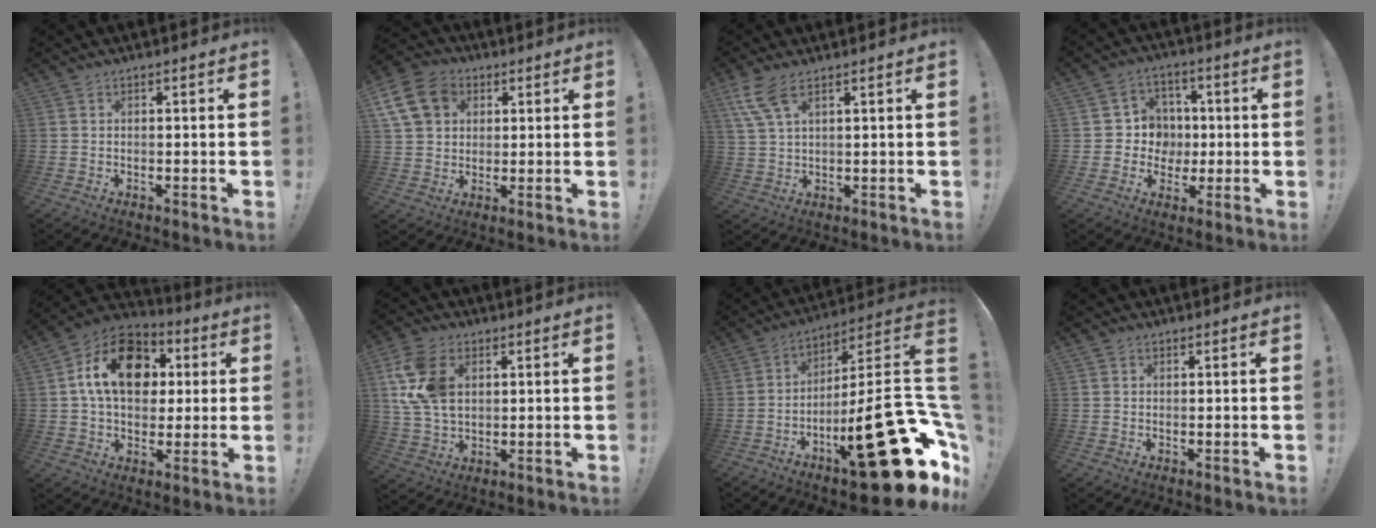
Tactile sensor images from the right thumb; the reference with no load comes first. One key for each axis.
{"total": 13.9, "fx": 4.7, "fy": 11.3, "fz": 6.6, "tx": -0.102, "ty": -0.009, "tz": 0.099}
{"total": 7.8, "fx": 4.8, "fy": 2.8, "fz": 5.6, "tx": -0.113, "ty": -0.011, "tz": 0.094}
{"total": 8.6, "fx": -0.6, "fy": 8.5, "fz": 0.9, "tx": -0.005, "ty": 0.002, "tz": -0.002}
{"total": 18.2, "fx": 4.7, "fy": 13.1, "fz": 11.8, "tx": -0.174, "ty": 0.003, "tz": 0.090}
{"total": 14.9, "fx": 4.6, "fy": 10.2, "fz": 9.8, "tx": -0.179, "ty": -0.008, "tz": 0.089}
{"total": 30.7, "fx": -12.4, "fy": 8.2, "fz": 26.9, "tx": -0.342, "ty": 0.047, "tz": -0.181}
{"total": 0.5, "fx": 0.3, "fy": 0.4, "fz": -0.1, "tx": 0.005, "ty": -0.001, "tz": 0.006}